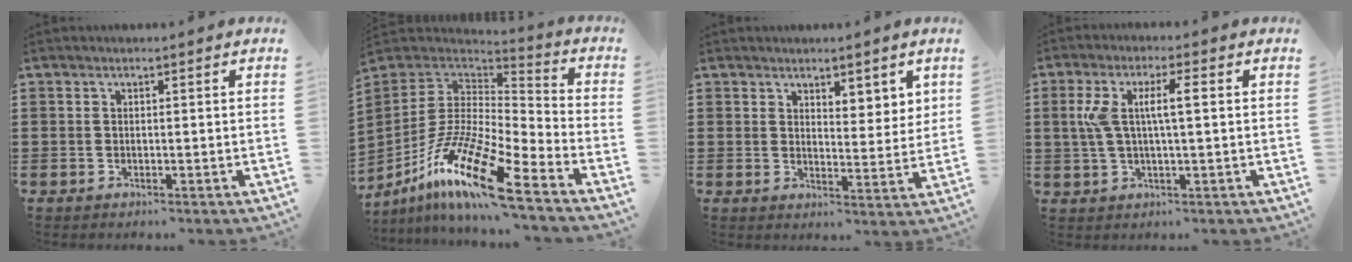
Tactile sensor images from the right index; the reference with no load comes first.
{"total": 15.2, "force": [-10.5, 3.9, 10.2], "torque": [-0.209, 0.025, -0.200]}
{"total": 3.4, "force": [2.9, 1.7, 0.6], "torque": [-0.013, -0.002, 0.052]}
{"total": 6.6, "force": [0.8, 1.4, 6.4], "torque": [-0.143, -0.006, 0.003]}